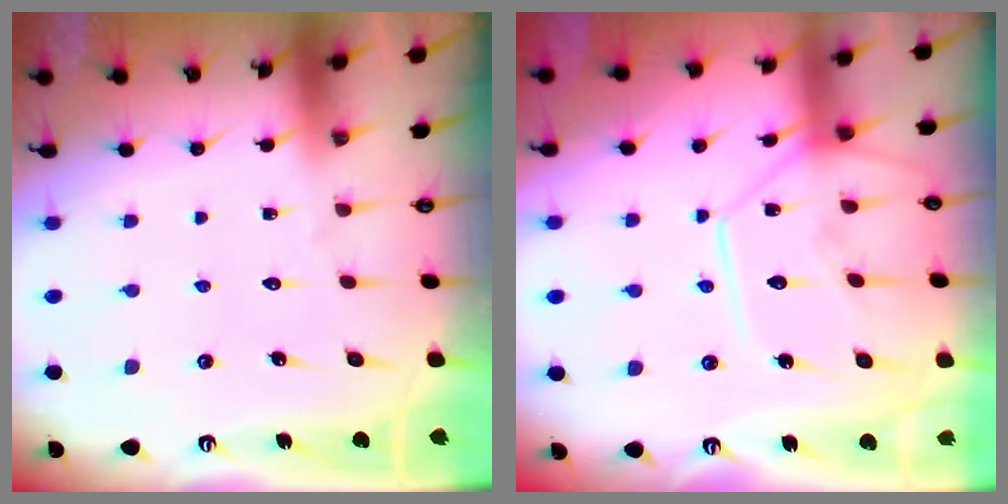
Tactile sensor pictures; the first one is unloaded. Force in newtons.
{"total": 12.4, "press": 12.3, "slide": 1.6}